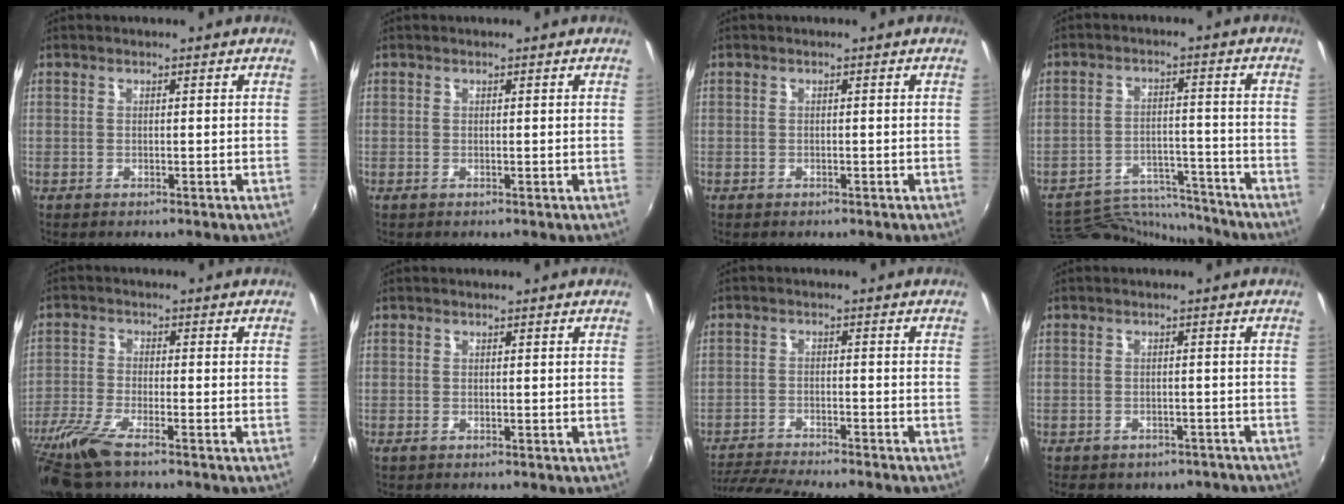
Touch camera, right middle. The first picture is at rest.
{"total": 0.0}
{"total": 0.9, "force": [-0.6, 0.6, 0.2], "torque": [-0.006, -0.003, -0.010]}
{"total": 13.3, "force": [-12.9, 2.2, 2.3], "torque": [-0.060, 0.012, -0.200]}
{"total": 10.6, "force": [-7.9, 1.6, 6.8], "torque": [-0.159, -0.040, -0.155]}
{"total": 0.5, "force": [-0.3, 0.3, 0.4], "torque": [-0.008, -0.002, -0.005]}
{"total": 10.5, "force": [-9.6, 1.0, 4.1], "torque": [-0.102, -0.020, -0.156]}
{"total": 8.4, "force": [-6.6, 4.3, 2.9], "torque": [-0.065, -0.010, -0.075]}